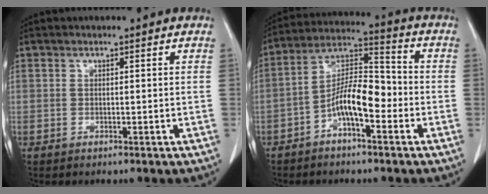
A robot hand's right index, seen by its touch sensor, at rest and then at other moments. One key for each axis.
{"total": 9.4, "fx": -3.7, "fy": 3.0, "fz": 8.1, "tx": -0.154, "ty": 0.028, "tz": -0.067}